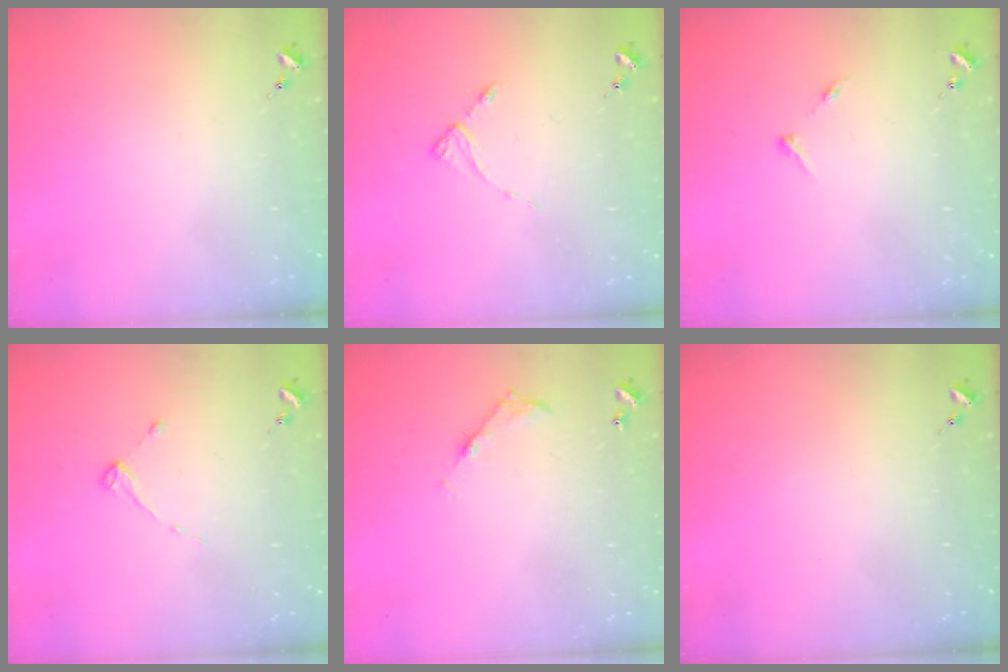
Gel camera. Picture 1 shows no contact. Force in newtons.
{"total": 2.9, "press": 2.8, "slide": 0.4}
{"total": 5.2, "press": 5.2, "slide": 0.6}
{"total": 2.7, "press": 2.7, "slide": 0.3}
{"total": 5.3, "press": 5.3, "slide": 0.4}
{"total": 0.0}